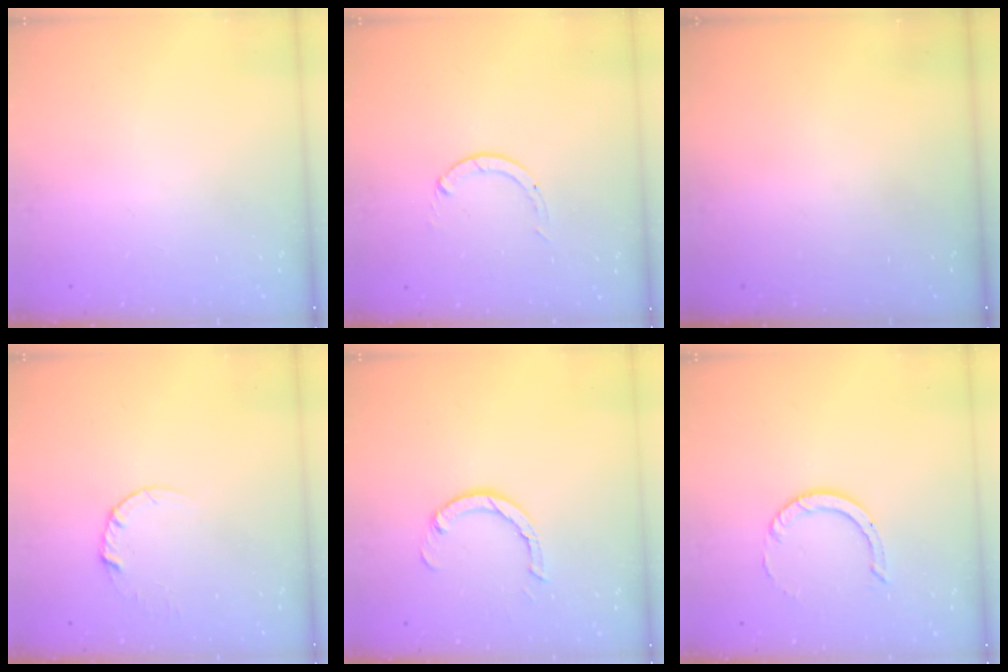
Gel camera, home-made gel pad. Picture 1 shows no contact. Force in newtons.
{"total": 0.0}
{"total": 0.0}
{"total": 2.7, "press": 2.7, "slide": 0.2}
{"total": 3.6, "press": 3.6, "slide": 0.2}
{"total": 5.3, "press": 5.3, "slide": 0.1}